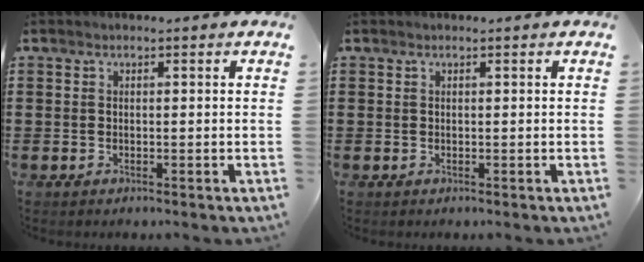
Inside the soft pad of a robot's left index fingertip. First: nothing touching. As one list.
[{"total": 0.0}]